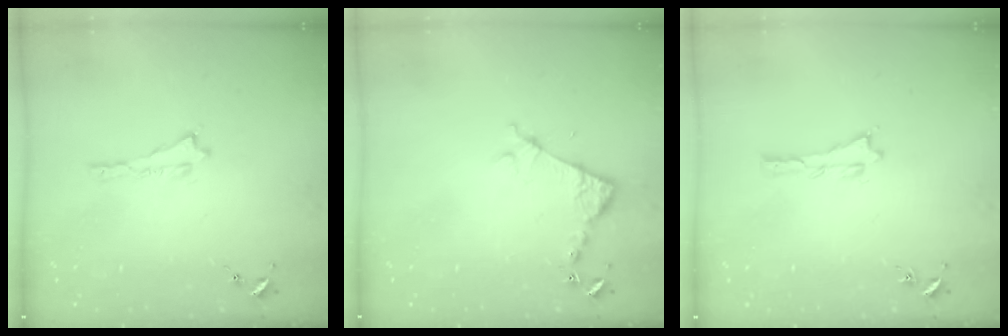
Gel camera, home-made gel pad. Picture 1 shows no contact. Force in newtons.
{"total": 3.8, "press": 3.8, "slide": 0.4}
{"total": 0.0}